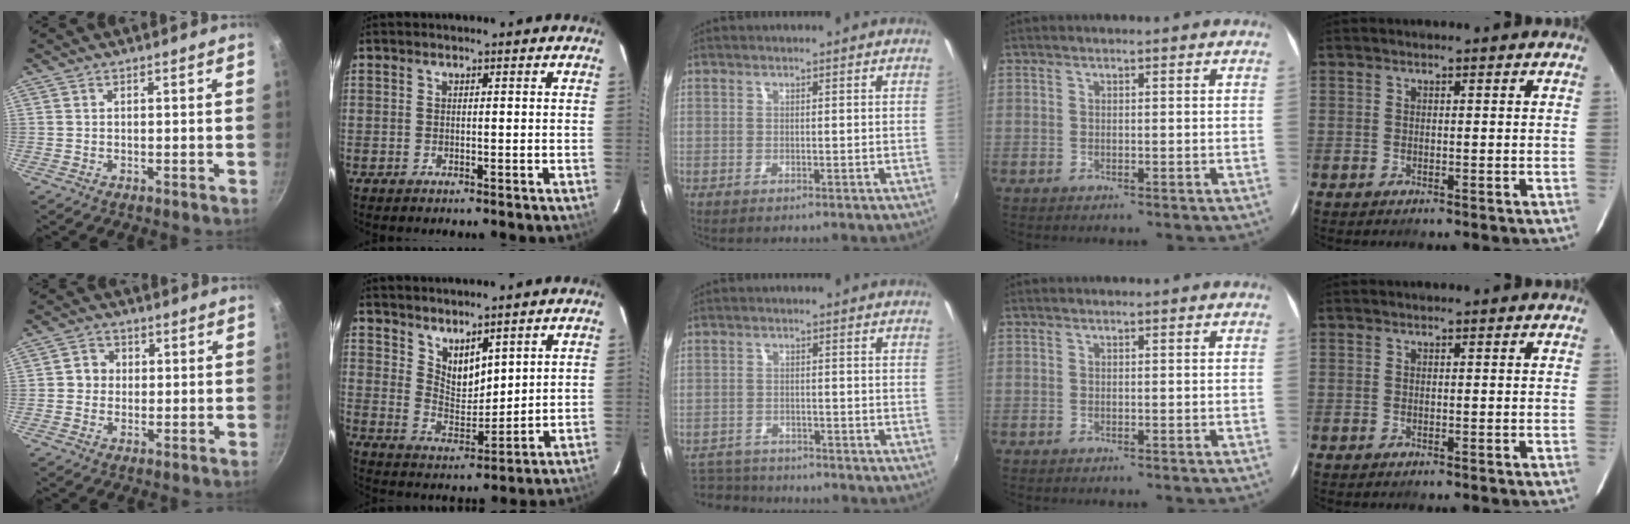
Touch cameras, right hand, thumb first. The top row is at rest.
{"thumb": {"total": 4.1, "force": [0.3, 3.9, 1.4], "torque": [0.003, 0.005, -0.003]}, "index": {"total": 6.8, "force": [5.2, 3.1, 3.2], "torque": [-0.047, -0.005, 0.102]}, "middle": {"total": 7.0, "force": [-6.6, 2.2, 1.2], "torque": [-0.046, -0.005, -0.110]}}